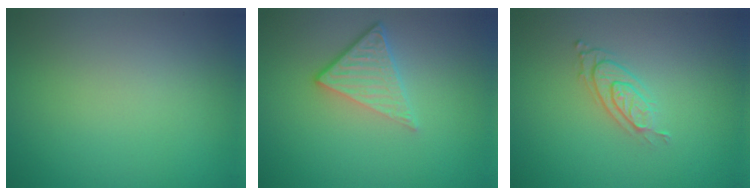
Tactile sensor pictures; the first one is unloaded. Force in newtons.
{"total": 3.8, "press": 2.7, "slide": 2.8}
{"total": 3.0, "press": 2.0, "slide": 2.2}